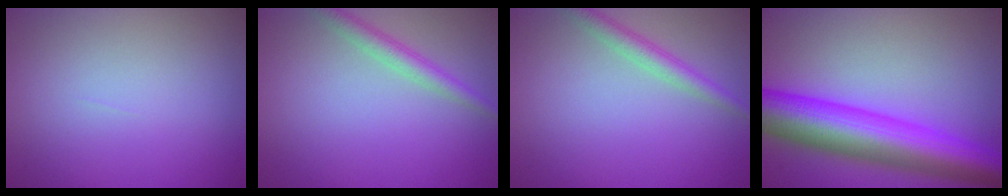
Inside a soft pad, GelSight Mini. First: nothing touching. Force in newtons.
{"total": 2.4, "press": 2.4, "slide": 0.1}
{"total": 2.4, "press": 2.4, "slide": 0.1}
{"total": 10.5, "press": 10.5, "slide": 0.2}